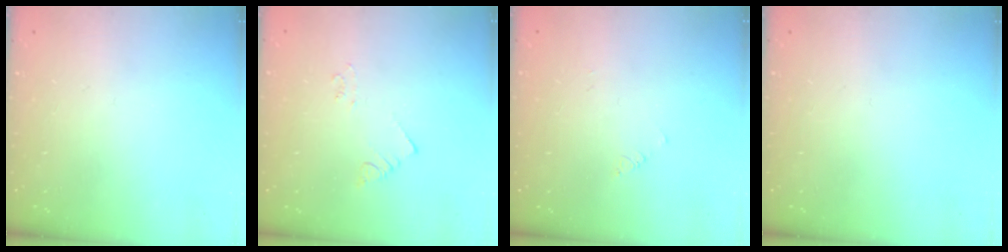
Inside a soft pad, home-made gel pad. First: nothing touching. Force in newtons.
{"total": 2.1, "press": 2.1, "slide": 0.3}
{"total": 1.4, "press": 1.3, "slide": 0.3}
{"total": 0.0}